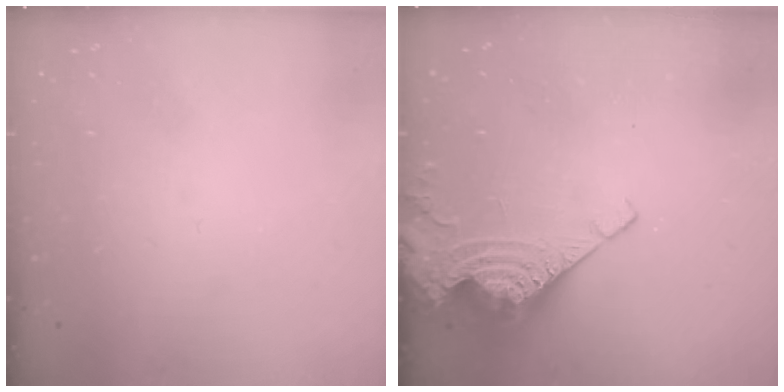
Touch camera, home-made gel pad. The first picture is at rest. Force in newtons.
{"total": 10.2, "press": 10.1, "slide": 0.9}